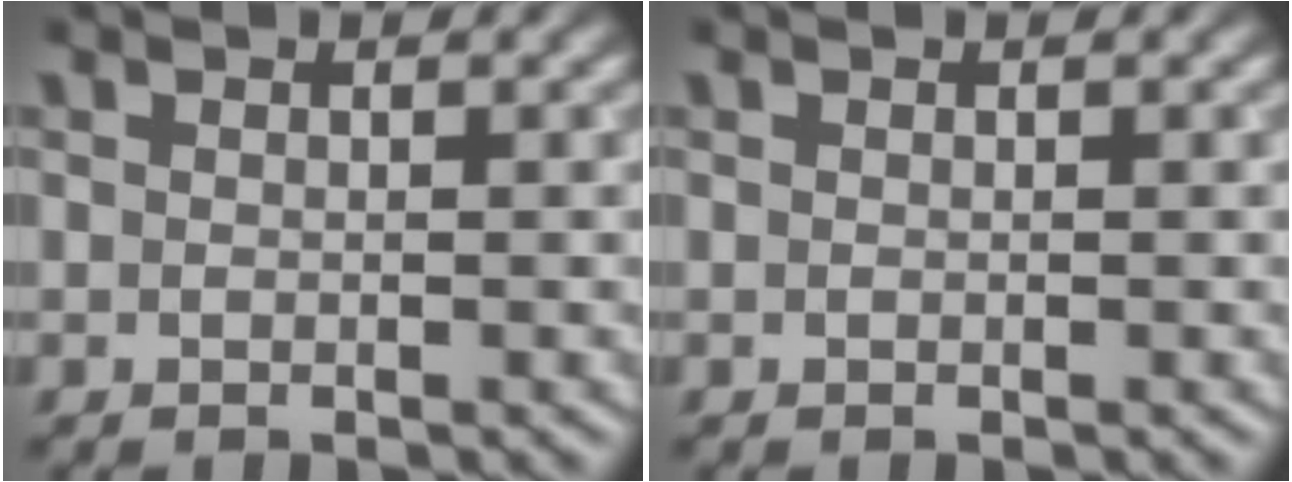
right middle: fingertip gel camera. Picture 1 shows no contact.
{"total": 0.0}